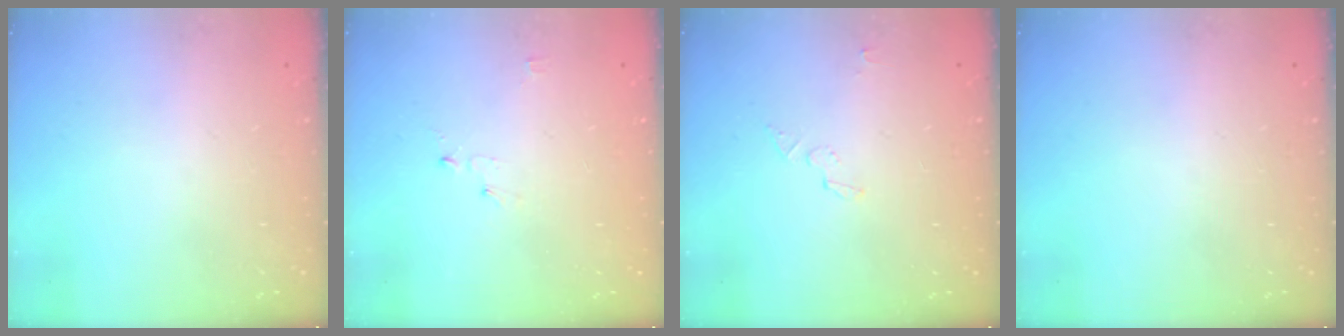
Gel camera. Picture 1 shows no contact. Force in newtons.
{"total": 2.5, "press": 2.5, "slide": 0.3}
{"total": 2.8, "press": 2.8, "slide": 0.1}
{"total": 0.0}